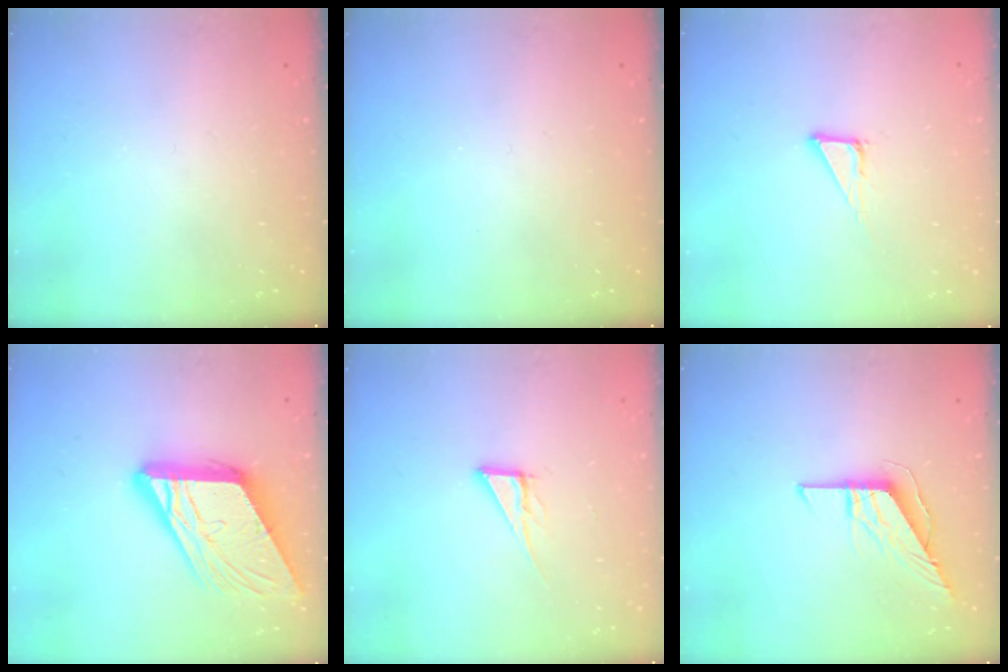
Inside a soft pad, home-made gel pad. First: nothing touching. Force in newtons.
{"total": 0.0}
{"total": 4.7, "press": 4.7, "slide": 0.2}
{"total": 18.0, "press": 17.8, "slide": 2.4}
{"total": 6.1, "press": 6.1, "slide": 0.3}
{"total": 9.4, "press": 9.4, "slide": 0.9}